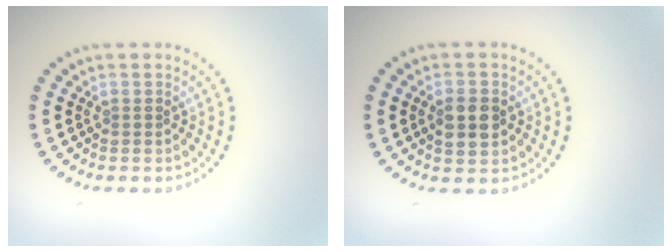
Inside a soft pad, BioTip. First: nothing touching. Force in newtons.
{"total": 2.6, "press": 2.6, "slide": 0.0}